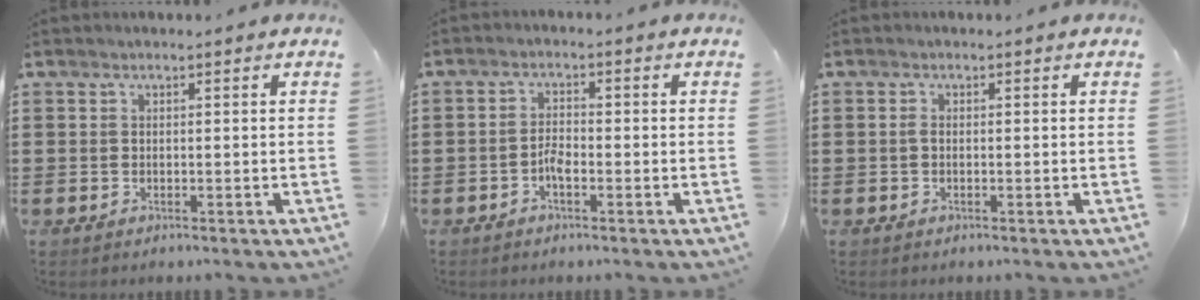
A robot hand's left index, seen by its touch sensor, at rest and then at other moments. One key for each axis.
{"total": 2.4, "fx": -1.0, "fy": 0.8, "fz": 2.0, "tx": -0.045, "ty": -0.001, "tz": -0.021}
{"total": 0.8, "fx": -0.2, "fy": 0.3, "fz": 0.7, "tx": -0.016, "ty": -0.003, "tz": -0.003}